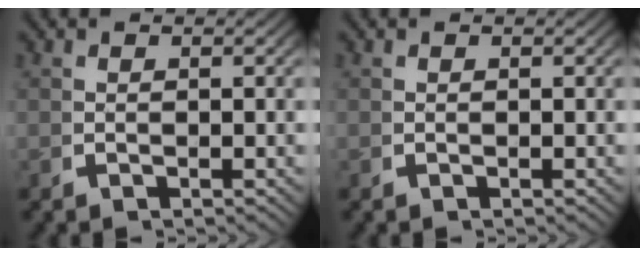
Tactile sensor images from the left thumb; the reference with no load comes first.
{"total": 0.0}